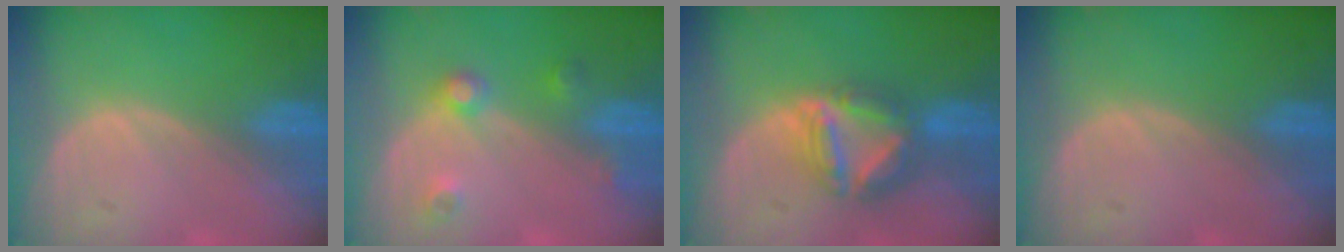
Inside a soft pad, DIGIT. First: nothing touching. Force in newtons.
{"total": 3.7, "press": 3.4, "slide": 1.4}
{"total": 7.8, "press": 6.8, "slide": 3.8}
{"total": 0.0}